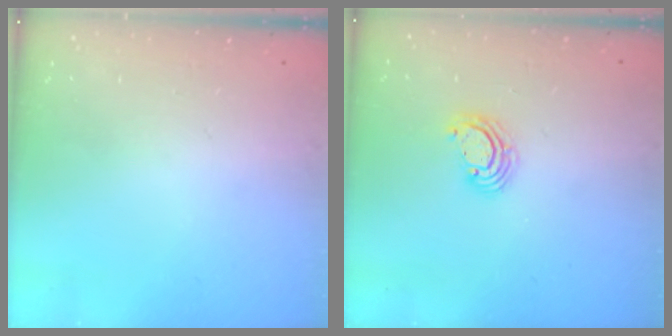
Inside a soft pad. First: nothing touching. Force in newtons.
{"total": 3.5, "press": 3.5, "slide": 0.3}